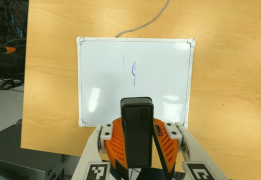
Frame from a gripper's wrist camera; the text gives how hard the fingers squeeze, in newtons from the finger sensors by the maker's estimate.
{"total": 8.8, "left": 9.0, "right": 8.6}